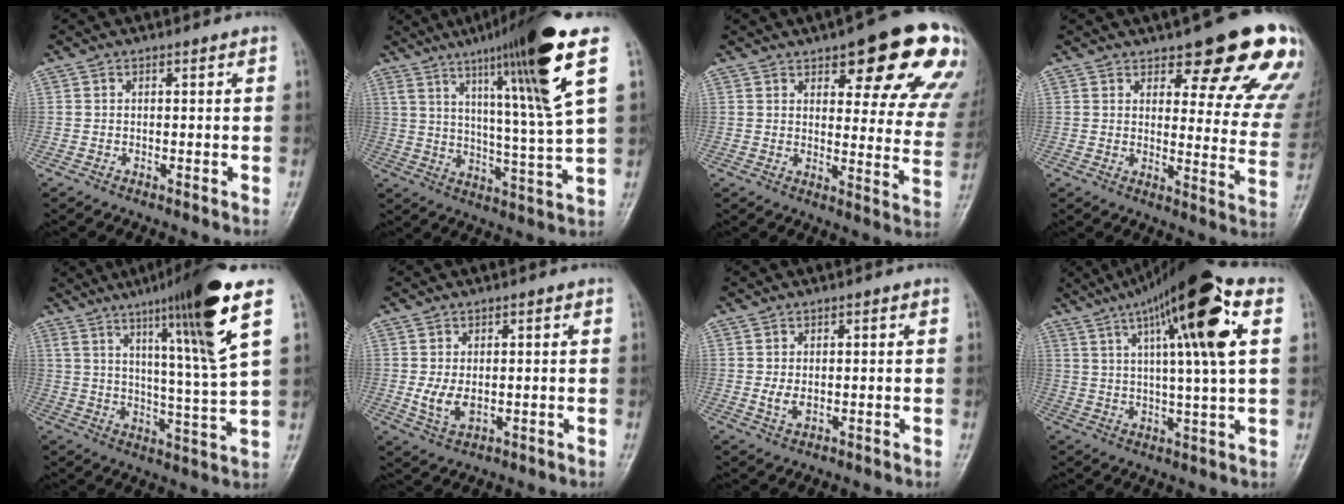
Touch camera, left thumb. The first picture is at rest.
{"total": 18.4, "force": [9.0, 0.1, 16.1], "torque": [-0.248, -0.042, 0.141]}
{"total": 21.1, "force": [12.0, 6.8, 16.0], "torque": [-0.159, -0.038, 0.140]}
{"total": 18.3, "force": [12.4, 5.5, 12.3], "torque": [-0.106, -0.062, 0.145]}
{"total": 17.0, "force": [8.6, -0.1, 14.7], "torque": [-0.228, -0.044, 0.136]}
{"total": 4.7, "force": [-0.5, 3.0, 3.6], "torque": [-0.070, -0.004, -0.003]}
{"total": 2.6, "force": [-0.3, 1.6, 2.0], "torque": [-0.038, 0.000, -0.002]}
{"total": 18.5, "force": [6.9, 3.0, 16.9], "torque": [-0.272, 0.007, 0.105]}